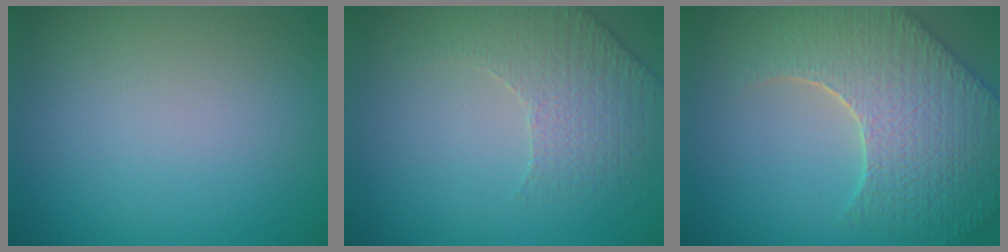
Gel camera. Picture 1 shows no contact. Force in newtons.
{"total": 2.2, "press": 2.0, "slide": 1.0}
{"total": 9.1, "press": 6.4, "slide": 6.5}